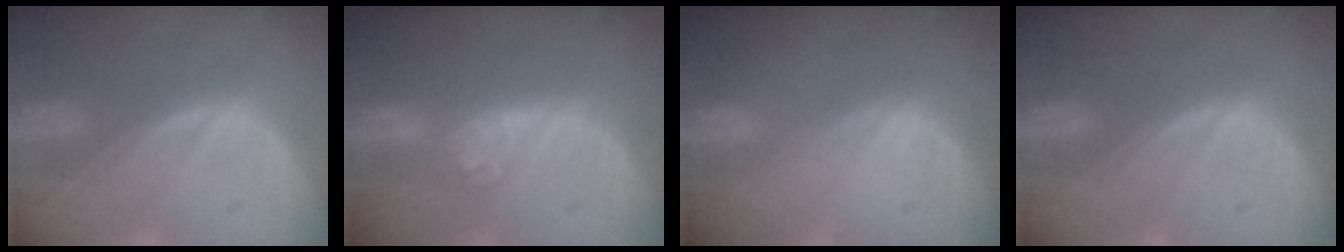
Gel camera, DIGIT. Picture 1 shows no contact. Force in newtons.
{"total": 4.3, "press": 4.0, "slide": 1.7}
{"total": 0.0}
{"total": 0.0}